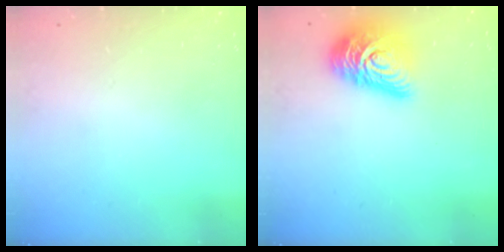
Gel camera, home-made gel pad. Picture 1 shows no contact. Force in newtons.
{"total": 15.9, "press": 15.9, "slide": 1.1}